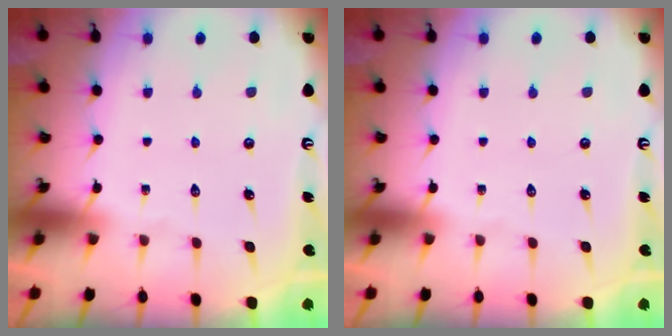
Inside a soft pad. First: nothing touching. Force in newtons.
{"total": 0.0}